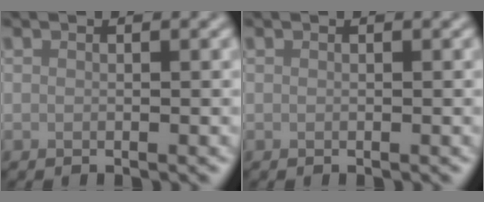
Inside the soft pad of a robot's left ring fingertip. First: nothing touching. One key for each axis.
{"total": 0.0}